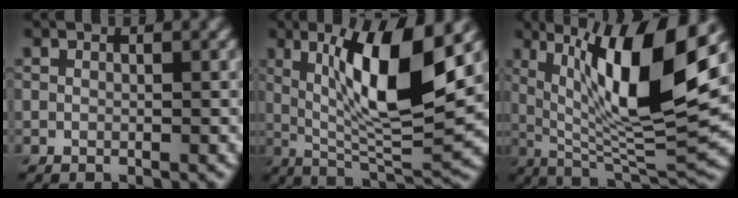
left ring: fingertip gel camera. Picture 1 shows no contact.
{"total": 10.2, "force": [2.8, 2.2, 9.6], "torque": [-0.152, -0.013, 0.056]}
{"total": 13.0, "force": [3.9, 3.0, 12.0], "torque": [-0.193, -0.005, 0.074]}